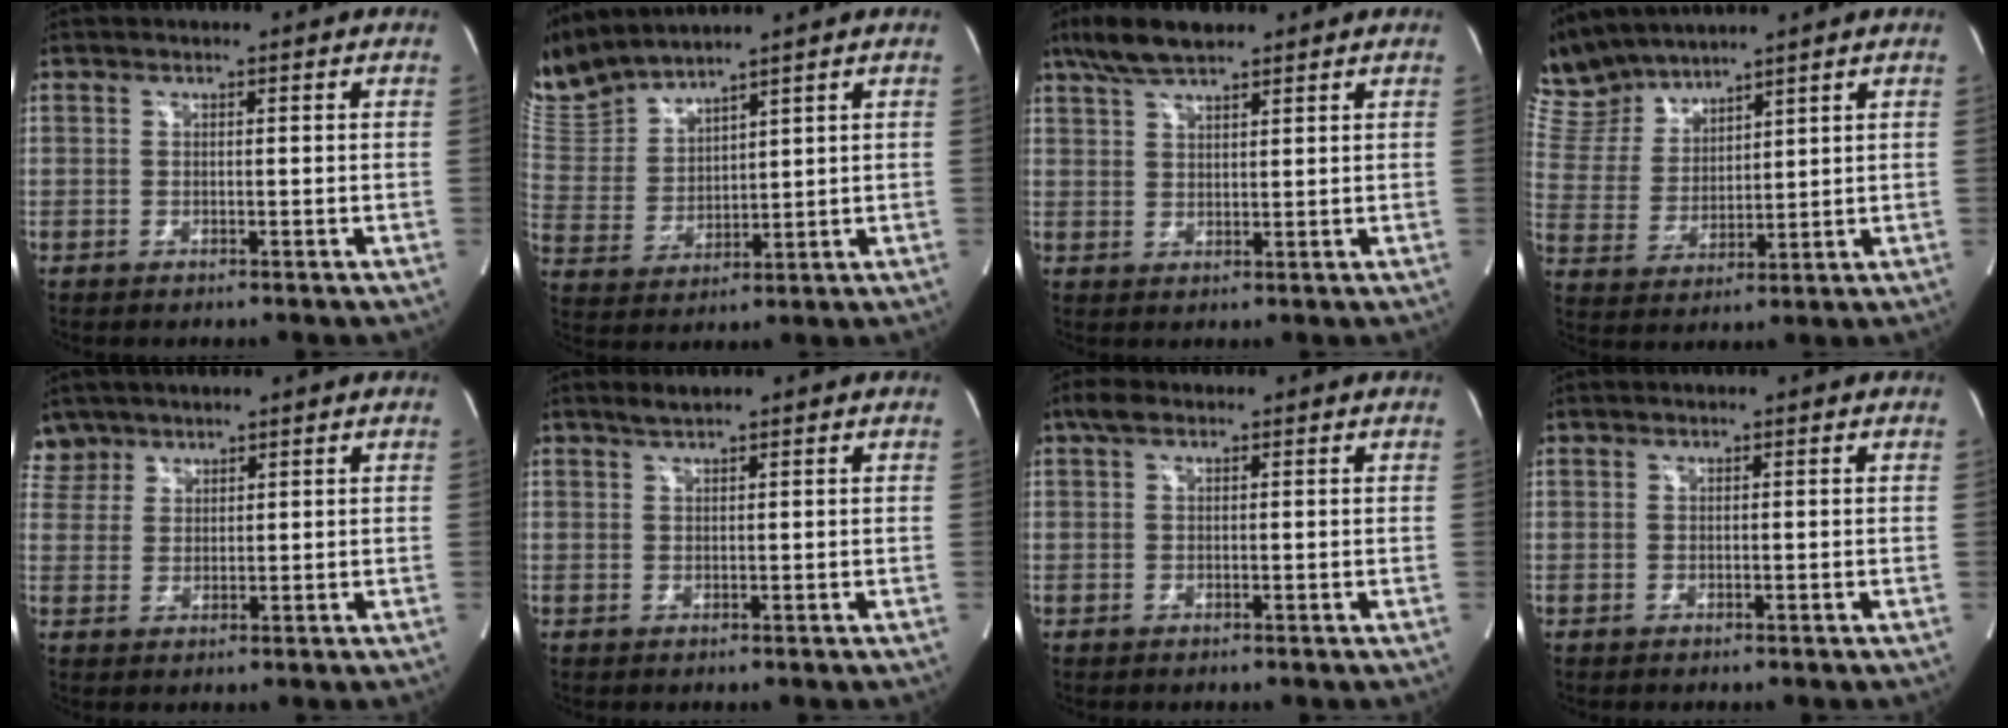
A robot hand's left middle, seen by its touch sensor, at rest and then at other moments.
{"total": 10.5, "force": [10.2, 0.6, 2.5], "torque": [-0.077, 0.012, 0.226]}
{"total": 7.0, "force": [5.4, 1.8, 4.1], "torque": [-0.089, 0.018, 0.103]}
{"total": 9.1, "force": [8.9, 1.9, 1.2], "torque": [-0.049, 0.018, 0.198]}
{"total": 3.8, "force": [3.2, 2.0, -0.6], "torque": [0.018, 0.006, 0.063]}
{"total": 1.5, "force": [1.3, -0.1, 0.7], "torque": [-0.015, 0.003, 0.029]}
{"total": 2.1, "force": [1.3, 1.0, 1.3], "torque": [-0.032, 0.020, 0.026]}
{"total": 0.0}